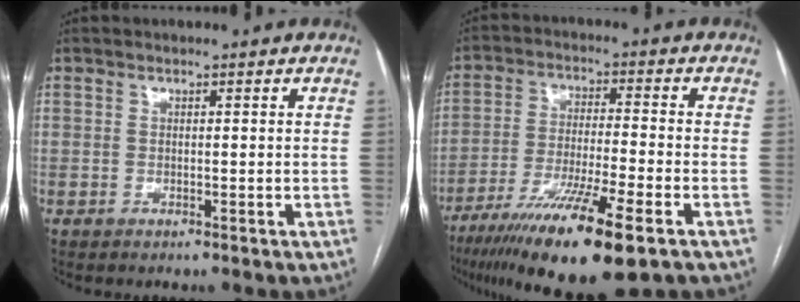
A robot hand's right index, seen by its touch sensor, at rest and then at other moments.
{"total": 15.9, "force": [-9.6, 0.8, 12.6], "torque": [-0.227, -0.041, -0.167]}